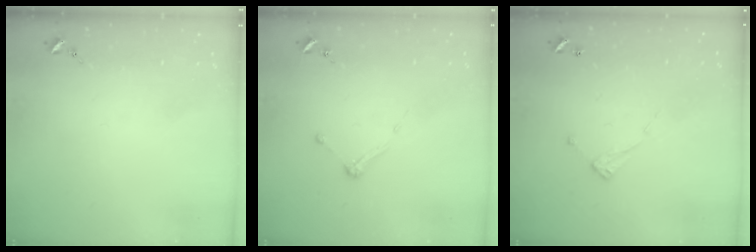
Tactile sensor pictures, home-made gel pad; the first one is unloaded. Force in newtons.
{"total": 3.2, "press": 3.2, "slide": 0.4}
{"total": 6.9, "press": 6.9, "slide": 0.3}